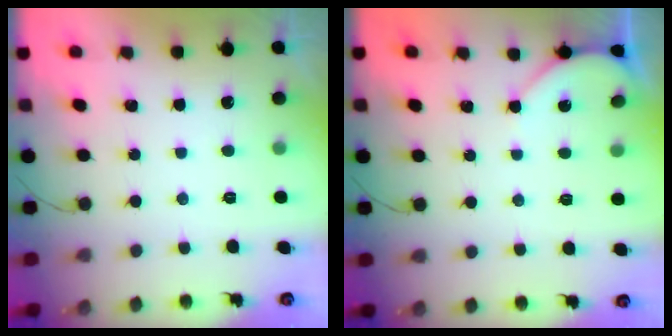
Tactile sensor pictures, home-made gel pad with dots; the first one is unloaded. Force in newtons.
{"total": 4.1, "press": 4.1, "slide": 0.2}